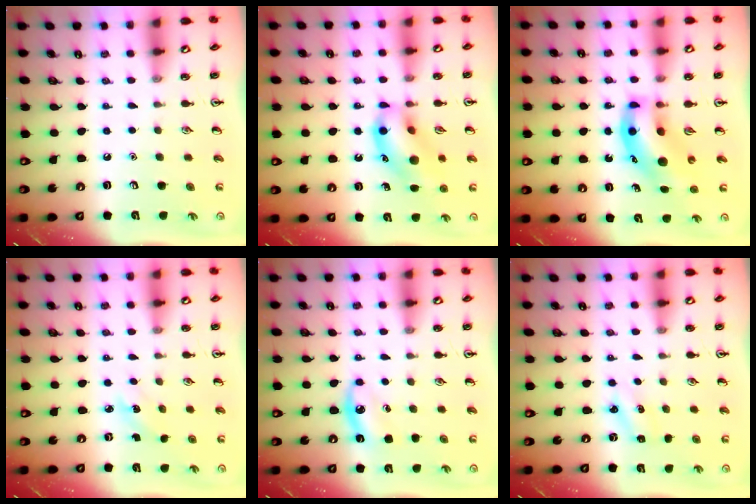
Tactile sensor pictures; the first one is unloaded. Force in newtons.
{"total": 13.7, "press": 13.6, "slide": 1.8}
{"total": 11.6, "press": 11.1, "slide": 3.3}
{"total": 2.1, "press": 2.0, "slide": 0.8}
{"total": 6.0, "press": 5.6, "slide": 2.0}
{"total": 2.5, "press": 2.3, "slide": 0.8}